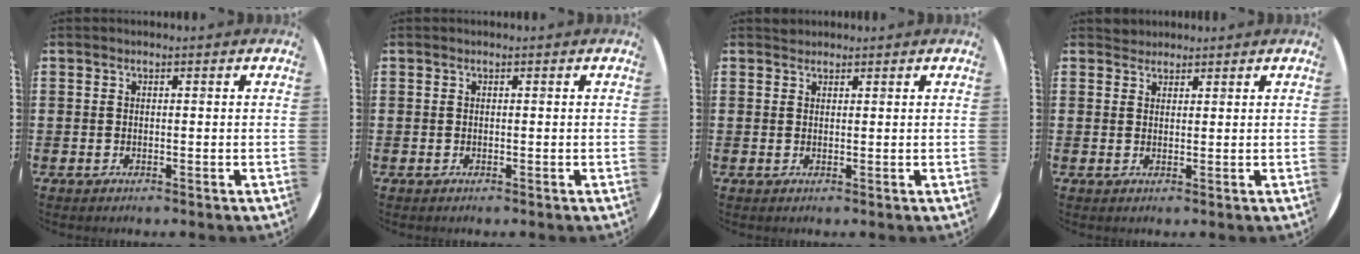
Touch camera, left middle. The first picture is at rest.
{"total": 0.0}
{"total": 0.9, "force": [0.8, 0.3, -0.1], "torque": [0.001, 0.003, 0.016]}
{"total": 1.7, "force": [1.6, 0.5, -0.2], "torque": [0.000, 0.003, 0.032]}